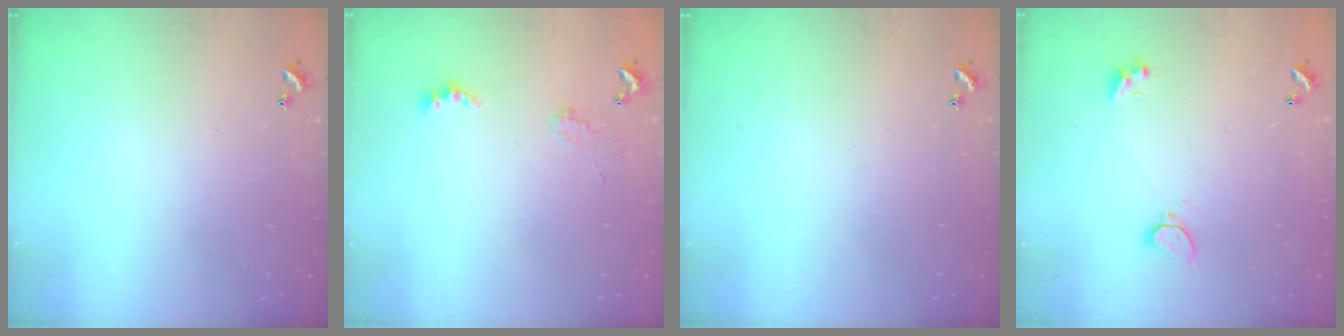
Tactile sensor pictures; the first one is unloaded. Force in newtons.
{"total": 1.9, "press": 1.8, "slide": 0.5}
{"total": 0.0}
{"total": 1.9, "press": 1.8, "slide": 0.6}